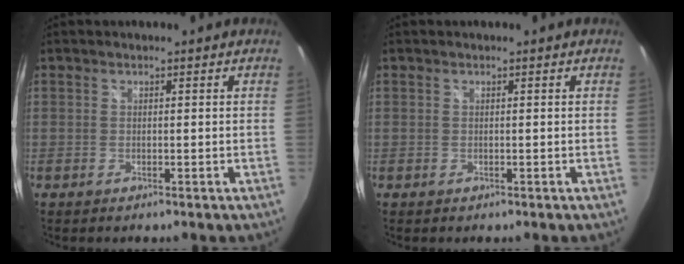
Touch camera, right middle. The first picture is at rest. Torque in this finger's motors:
{"motor_torque": [0.11, -0.06, 0.01, 0.00]}